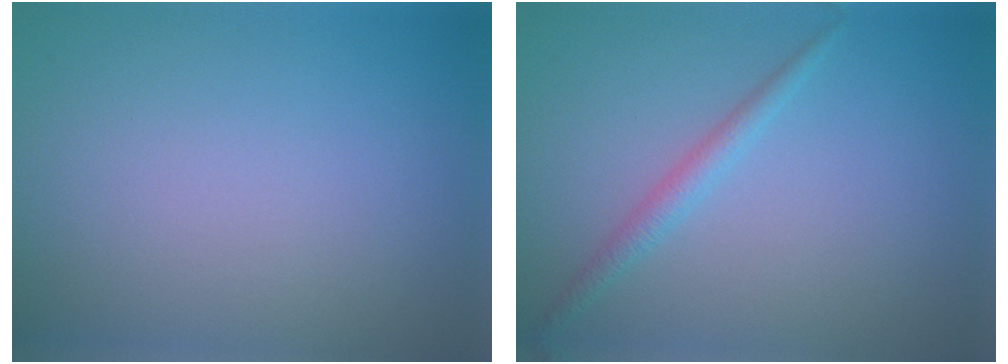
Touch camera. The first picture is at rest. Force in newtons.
{"total": 1.6, "press": 1.6, "slide": 0.1}